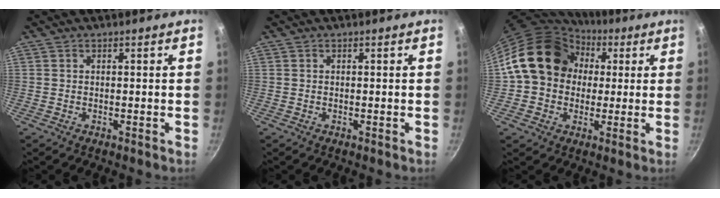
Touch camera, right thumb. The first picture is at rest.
{"total": 0.0}
{"total": 17.1, "force": [3.1, 14.2, 9.1], "torque": [-0.126, 0.034, 0.043]}